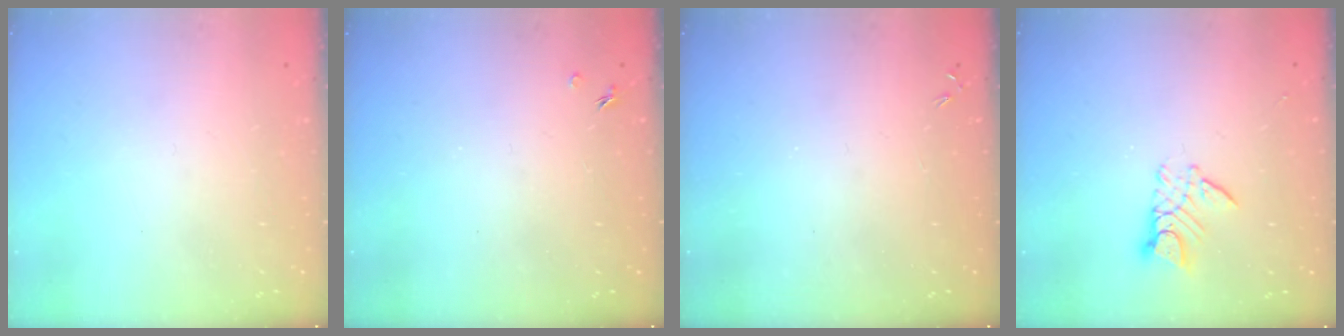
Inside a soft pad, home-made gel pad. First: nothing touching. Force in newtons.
{"total": 1.3, "press": 1.3, "slide": 0.3}
{"total": 0.0}
{"total": 8.8, "press": 8.7, "slide": 0.7}